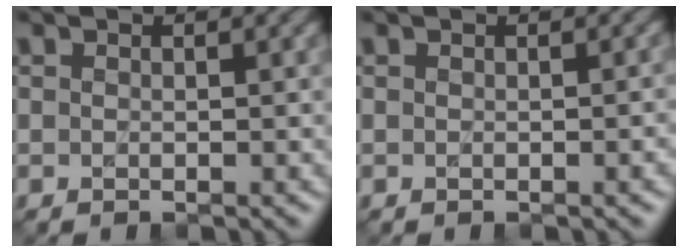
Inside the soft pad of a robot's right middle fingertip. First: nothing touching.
{"total": 2.0, "force": [-0.2, 0.9, 1.8], "torque": [0.001, 0.006, 0.001]}